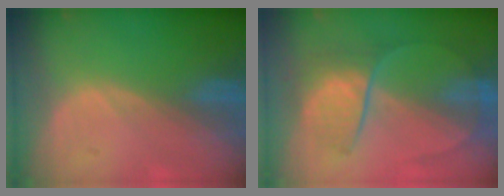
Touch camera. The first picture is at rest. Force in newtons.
{"total": 6.9, "press": 6.6, "slide": 1.7}